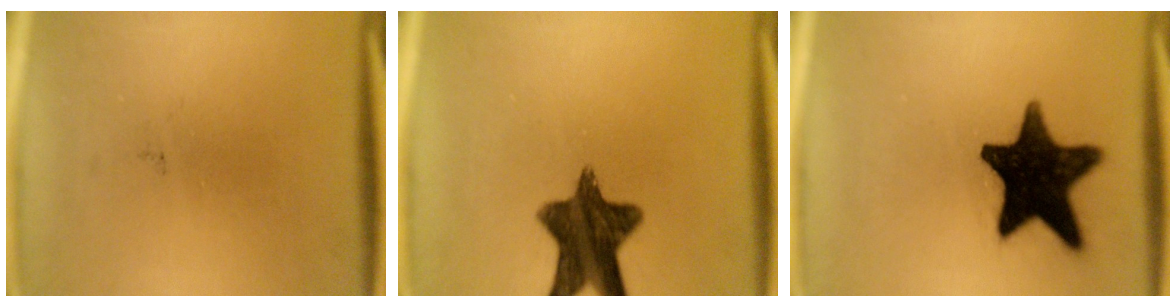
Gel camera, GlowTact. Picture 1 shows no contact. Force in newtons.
{"total": 11.8}
{"total": 17.9}